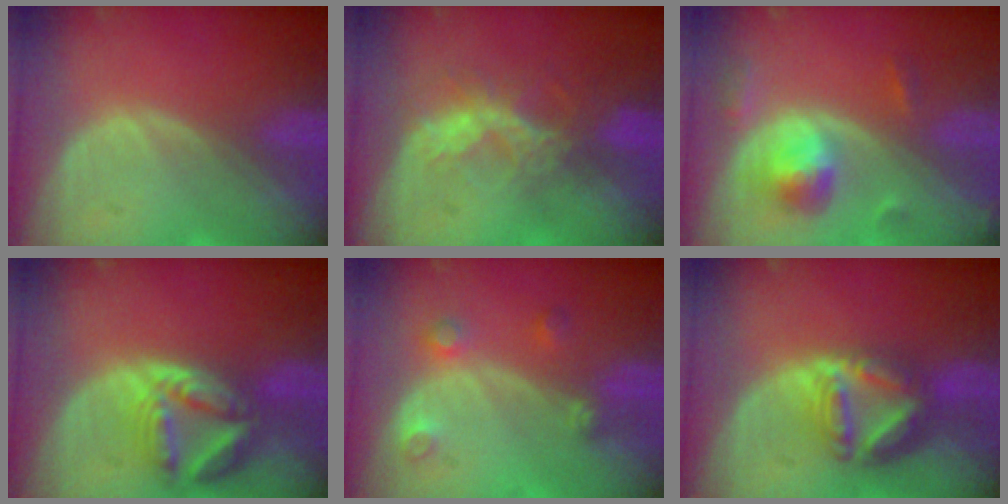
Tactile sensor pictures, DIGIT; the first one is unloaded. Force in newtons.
{"total": 6.6, "press": 5.7, "slide": 3.2}
{"total": 5.6, "press": 5.2, "slide": 1.9}
{"total": 8.0, "press": 7.0, "slide": 3.8}
{"total": 3.4, "press": 3.1, "slide": 1.4}
{"total": 8.0, "press": 6.9, "slide": 4.0}